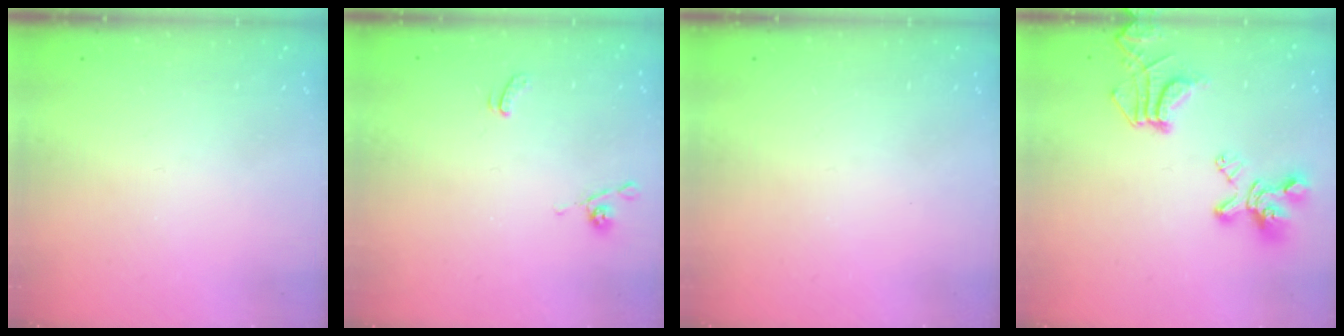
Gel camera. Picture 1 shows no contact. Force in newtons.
{"total": 0.0}
{"total": 0.0}
{"total": 10.4, "press": 10.2, "slide": 2.0}